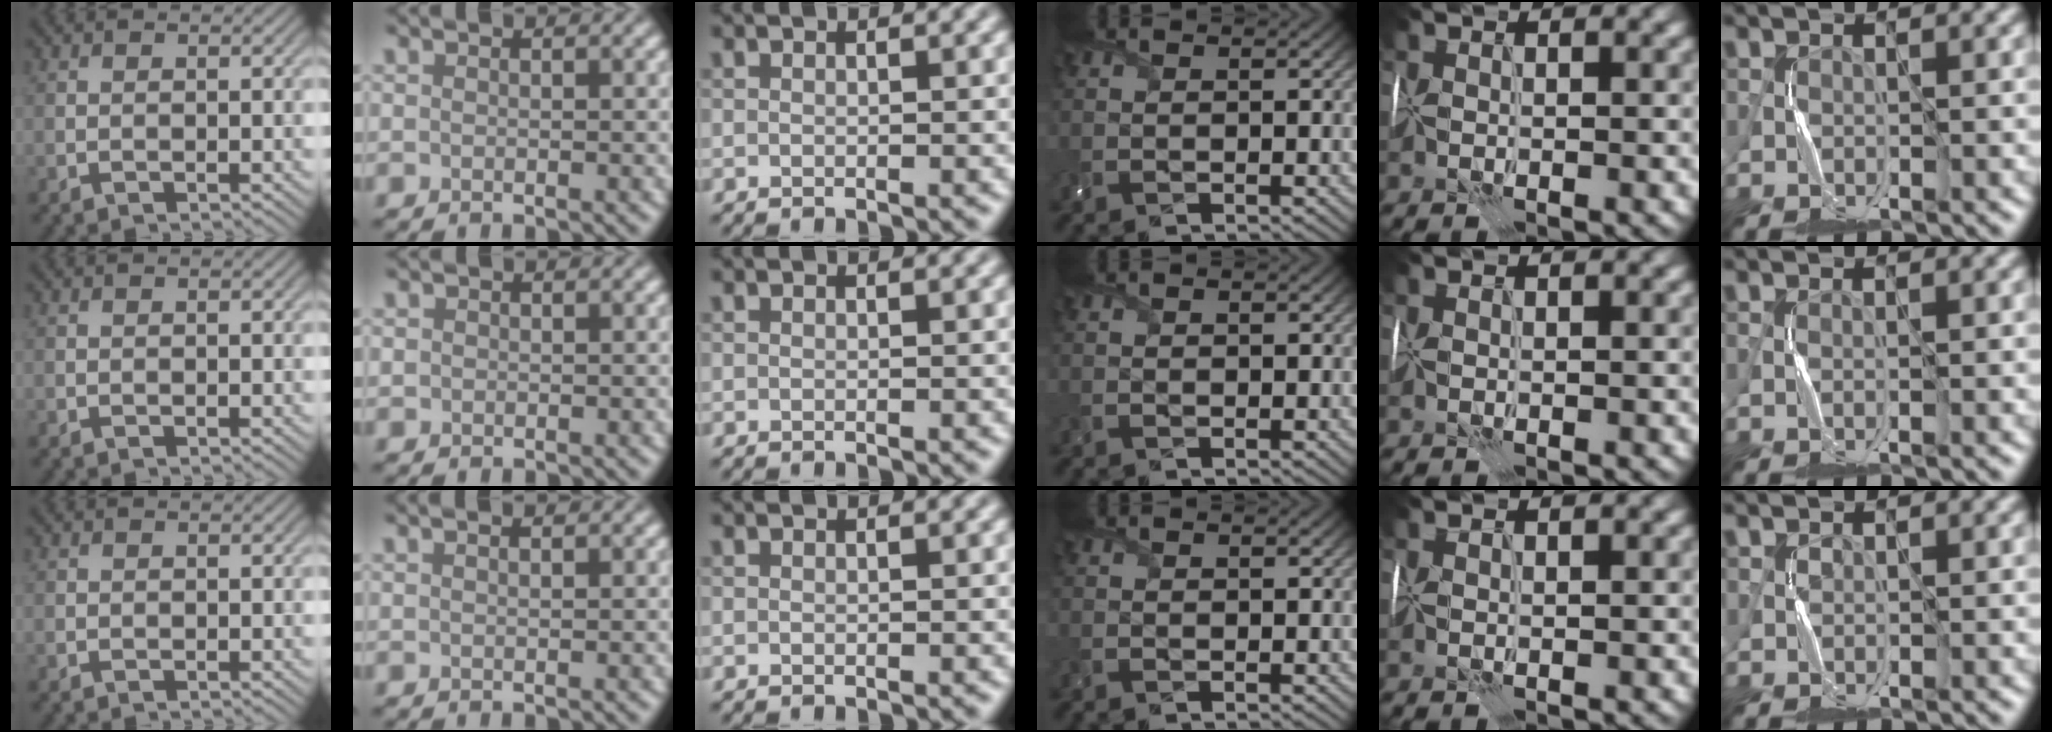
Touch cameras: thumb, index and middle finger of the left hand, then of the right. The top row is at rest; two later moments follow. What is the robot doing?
{"motion": "wrap", "object": "felt sheet"}